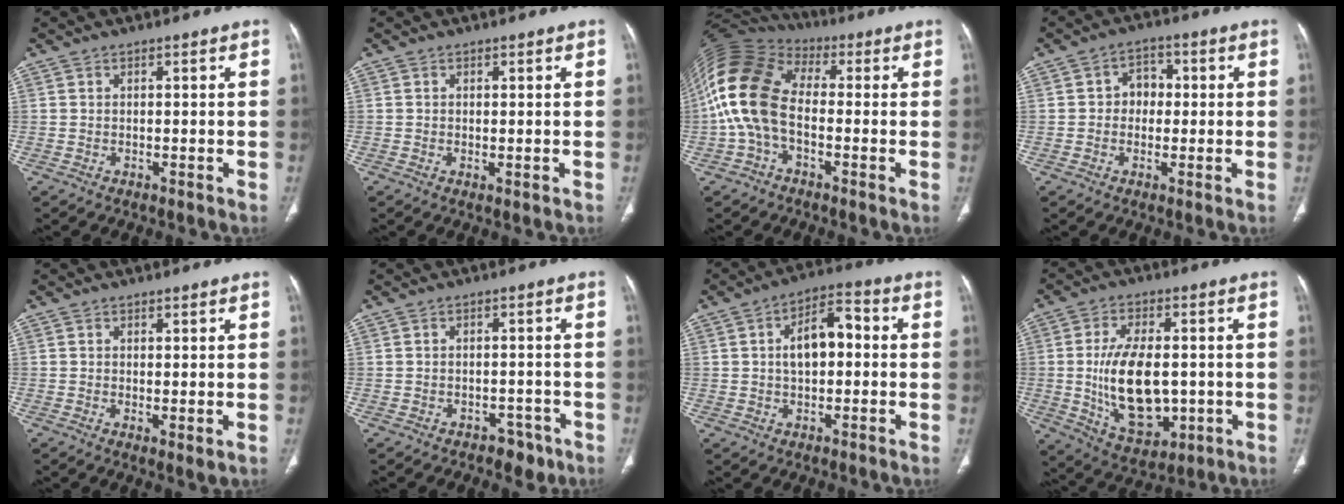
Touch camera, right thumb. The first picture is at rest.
{"total": 0.7, "force": [-0.1, 0.3, 0.6], "torque": [-0.017, -0.004, 0.001]}
{"total": 15.4, "force": [-1.5, 9.6, 11.9], "torque": [-0.253, 0.035, -0.038]}
{"total": 4.8, "force": [0.2, 4.0, 2.7], "torque": [-0.013, 0.014, -0.005]}
{"total": 2.1, "force": [-0.1, 0.7, 2.0], "torque": [-0.039, -0.011, -0.001]}
{"total": 3.9, "force": [-2.5, 2.6, 1.5], "torque": [-0.005, 0.018, -0.028]}
{"total": 9.1, "force": [0.6, 5.2, 7.4], "torque": [-0.109, 0.028, 0.001]}
{"total": 16.1, "force": [-1.1, 9.2, 13.2], "torque": [-0.212, -0.008, 0.000]}